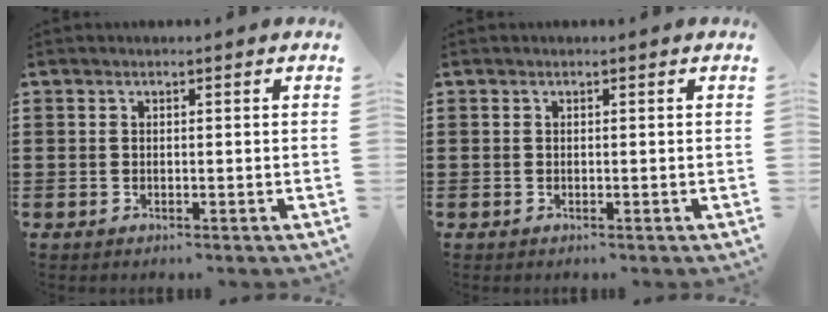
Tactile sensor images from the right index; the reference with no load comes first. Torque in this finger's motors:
{"motor_torque": [0.00, 0.00, 0.00, -0.01]}